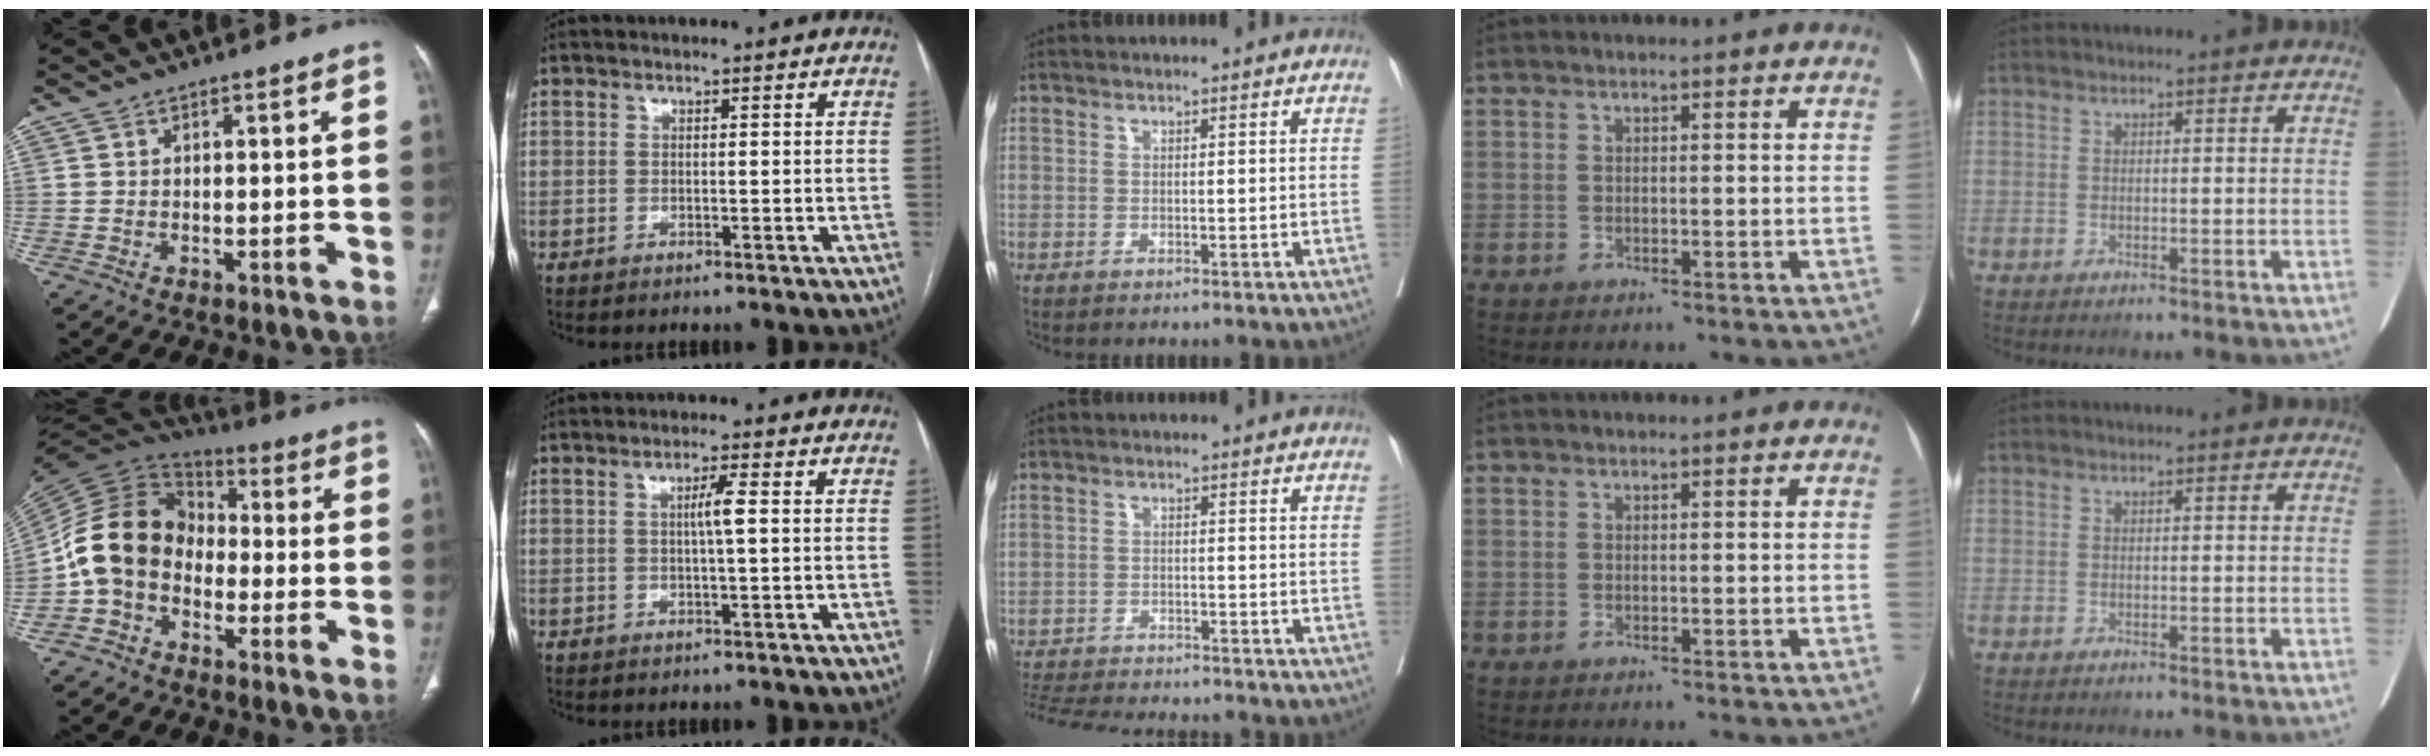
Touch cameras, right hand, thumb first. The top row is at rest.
{"thumb": {"total": 13.7, "force": [-3.2, 10.6, 8.0], "torque": [-0.140, 0.057, -0.076]}, "index": {"total": 2.9, "force": [0.3, -0.2, 2.9], "torque": [-0.052, 0.000, 0.005]}, "middle": {"total": 11.0, "force": [-10.3, 1.9, 3.5], "torque": [-0.068, -0.008, -0.151]}}